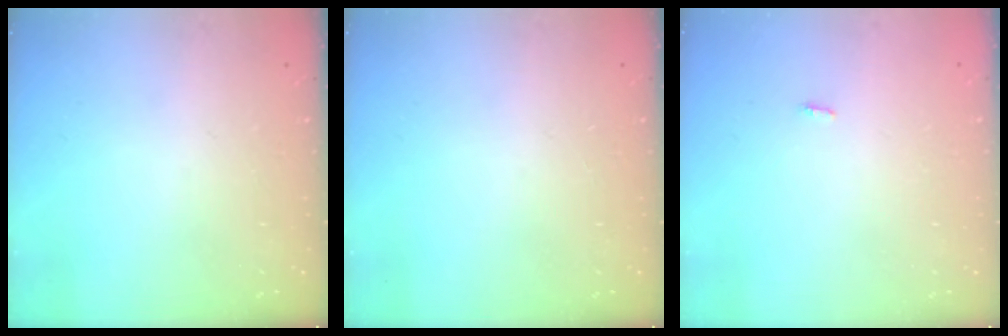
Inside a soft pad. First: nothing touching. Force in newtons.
{"total": 0.0}
{"total": 2.8, "press": 1.8, "slide": 2.2}